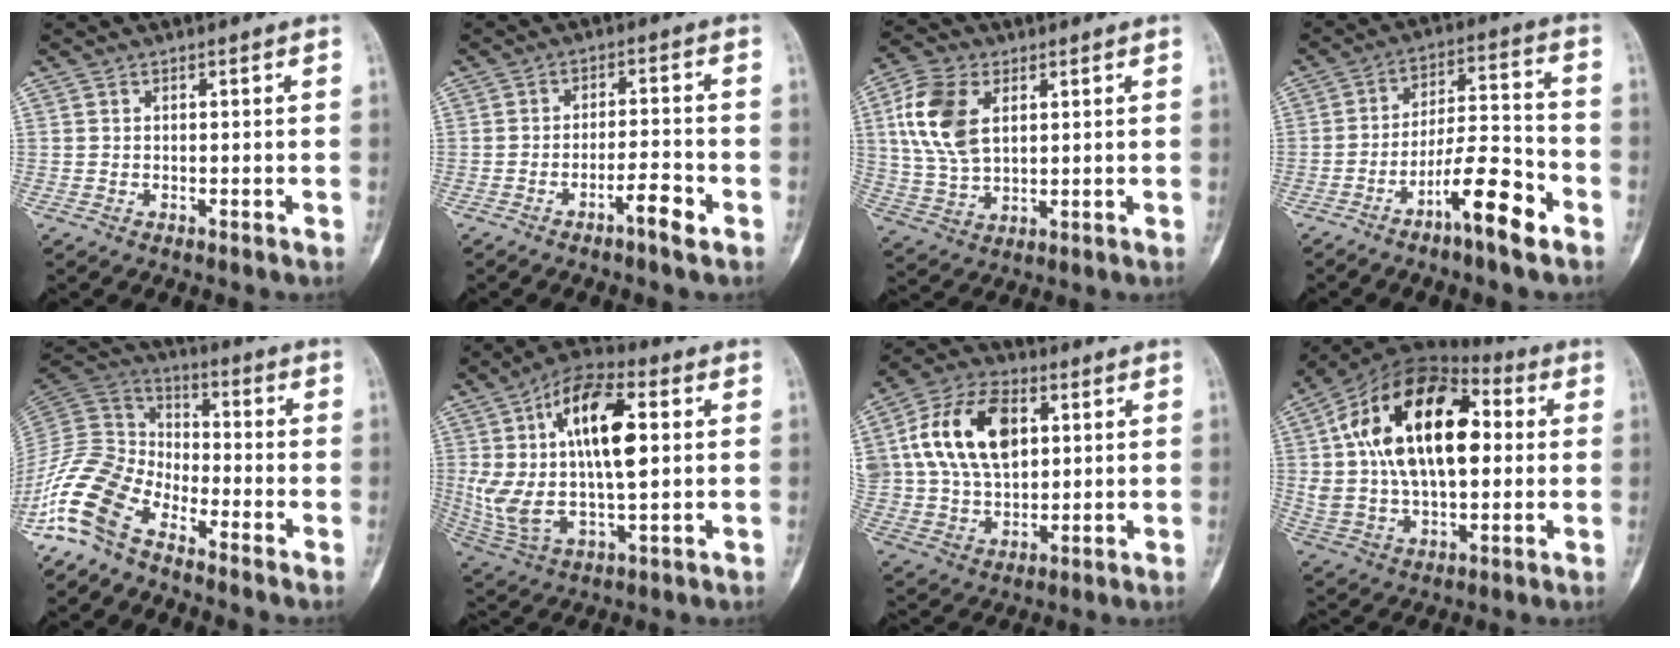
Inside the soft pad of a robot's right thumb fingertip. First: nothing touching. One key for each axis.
{"total": 5.0, "fx": -2.9, "fy": 0.8, "fz": 3.9, "tx": -0.070, "ty": 0.022, "tz": -0.049}
{"total": 12.2, "fx": 3.5, "fy": 7.4, "fz": 9.0, "tx": -0.181, "ty": -0.002, "tz": 0.068}
{"total": 11.7, "fx": -6.8, "fy": 2.5, "fz": 9.2, "tx": -0.158, "ty": 0.055, "tz": -0.115}
{"total": 13.4, "fx": -9.0, "fy": 6.9, "fz": 7.0, "tx": -0.142, "ty": 0.069, "tz": -0.193}
{"total": 21.1, "fx": 4.1, "fy": 9.4, "fz": 18.4, "tx": -0.351, "ty": 0.010, "tz": 0.069}
{"total": 17.7, "fx": 4.6, "fy": 11.4, "fz": 12.7, "tx": -0.215, "ty": 0.004, "tz": 0.085}
{"total": 25.6, "fx": 4.8, "fy": 14.6, "fz": 20.5, "tx": -0.357, "ty": 0.020, "tz": 0.076}